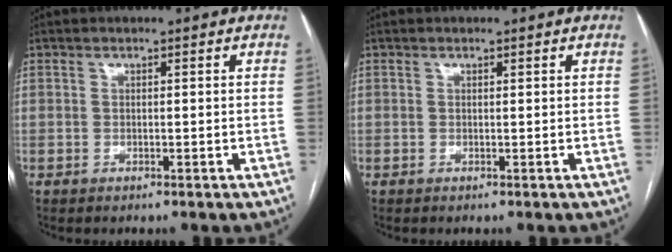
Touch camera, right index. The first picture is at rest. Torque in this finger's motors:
{"motor_torque": [0.13, 0.18, 0.04, 0.01]}